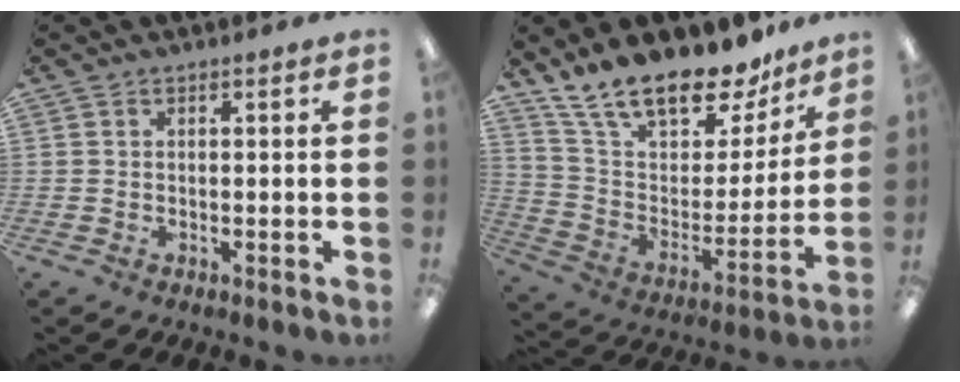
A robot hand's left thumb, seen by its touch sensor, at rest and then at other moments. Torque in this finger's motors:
{"motor_torque": [1.77, 1.76, 1.36, -1.42, 0.23]}